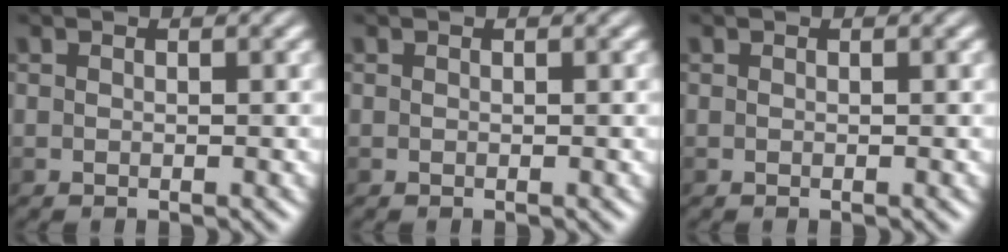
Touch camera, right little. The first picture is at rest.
{"total": 0.0}
{"total": 0.0}